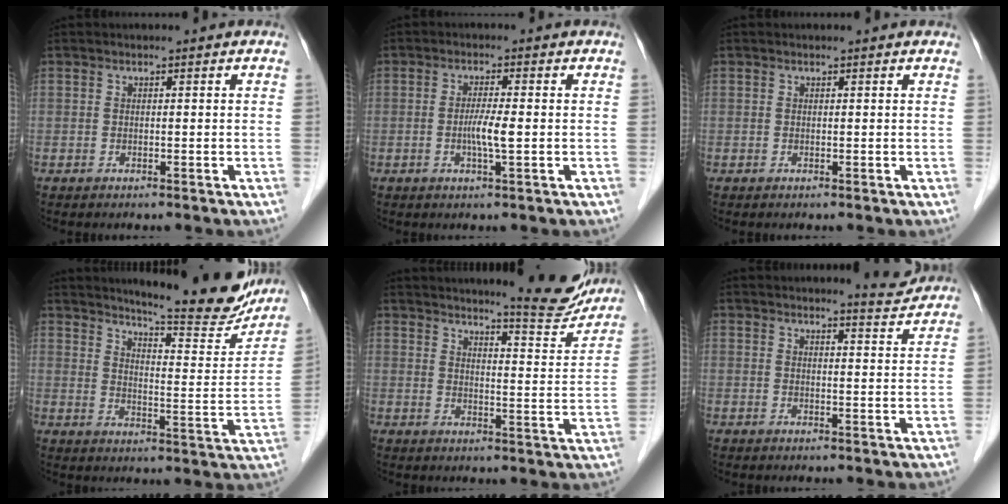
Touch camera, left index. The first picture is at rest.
{"total": 3.4, "force": [-0.5, 0.0, 3.4], "torque": [-0.068, -0.004, -0.011]}
{"total": 1.2, "force": [1.1, 0.2, 0.4], "torque": [-0.012, 0.009, 0.010]}
{"total": 19.2, "force": [17.3, 2.1, 8.0], "torque": [-0.107, -0.061, 0.216]}
{"total": 12.8, "force": [12.1, 0.4, 4.1], "torque": [-0.052, -0.037, 0.150]}
{"total": 4.0, "force": [3.9, 0.0, 0.5], "torque": [-0.017, -0.018, 0.044]}